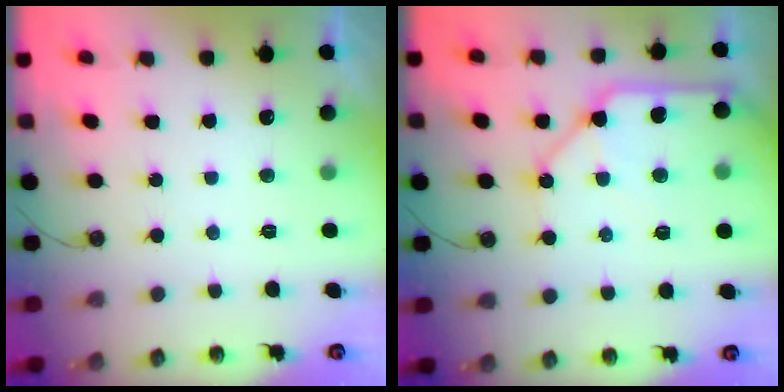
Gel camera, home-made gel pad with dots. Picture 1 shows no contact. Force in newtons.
{"total": 13.3, "press": 13.2, "slide": 2.0}